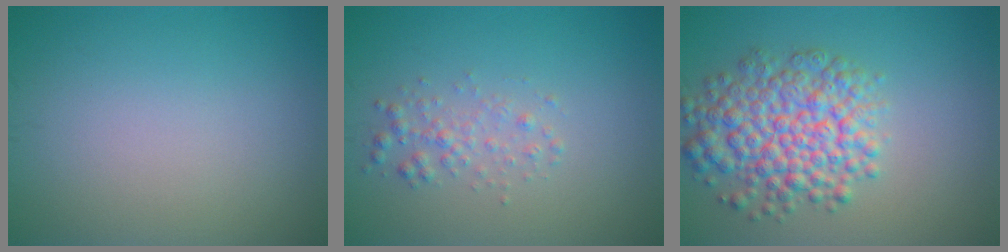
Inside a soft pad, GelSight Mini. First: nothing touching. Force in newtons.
{"total": 1.7, "press": 1.7, "slide": 0.0}
{"total": 6.9, "press": 6.9, "slide": 0.3}